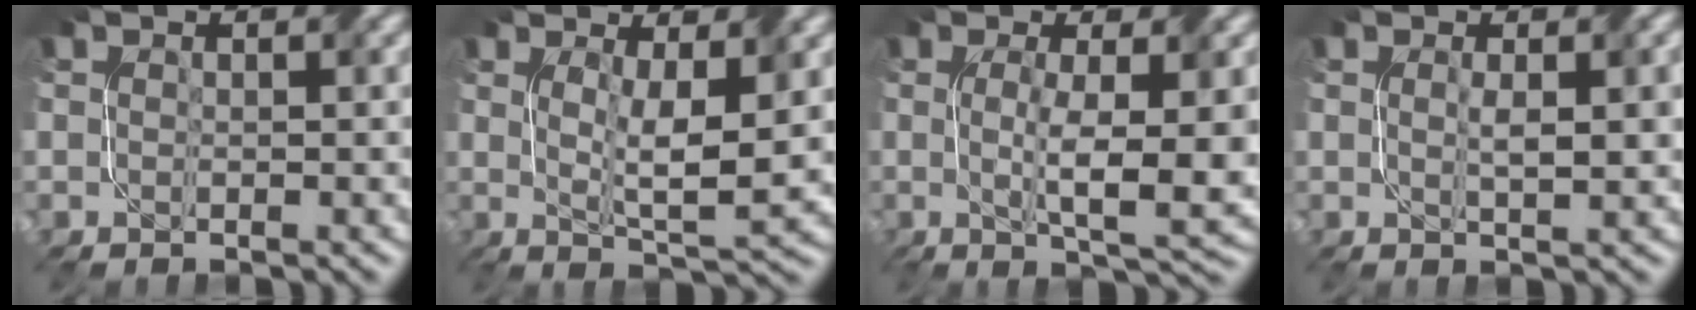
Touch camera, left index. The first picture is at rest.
{"total": 5.3, "force": [0.9, 1.1, 5.1], "torque": [-0.087, -0.011, 0.021]}
{"total": 6.2, "force": [-0.2, 1.1, 6.1], "torque": [-0.103, -0.009, 0.001]}
{"total": 2.4, "force": [0.3, 0.4, 2.4], "torque": [-0.041, 0.001, 0.007]}